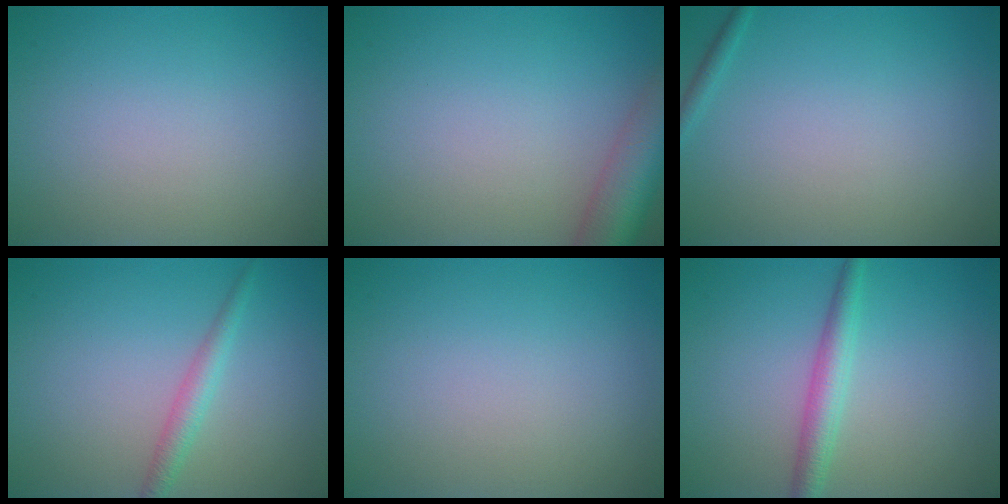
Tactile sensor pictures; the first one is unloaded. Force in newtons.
{"total": 6.4, "press": 6.4, "slide": 0.4}
{"total": 0.8, "press": 0.8, "slide": 0.0}
{"total": 1.9, "press": 1.9, "slide": 0.1}
{"total": 0.0}
{"total": 2.7, "press": 2.7, "slide": 0.0}